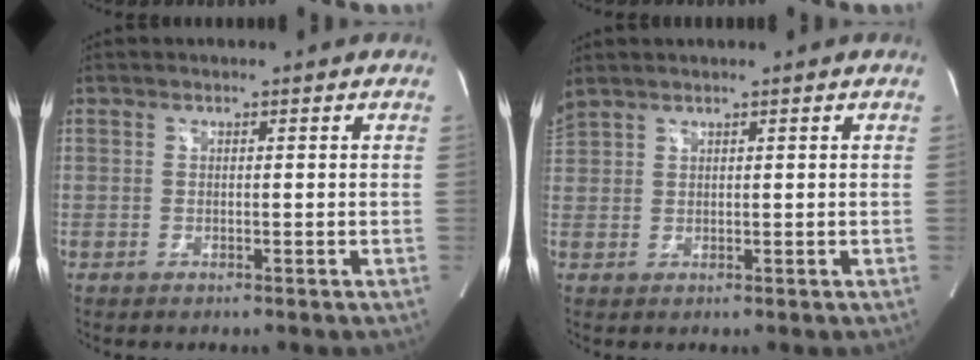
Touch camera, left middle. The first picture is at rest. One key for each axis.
{"total": 2.5, "fx": 2.3, "fy": 0.2, "fz": 1.0, "tx": -0.041, "ty": 0.025, "tz": 0.059}